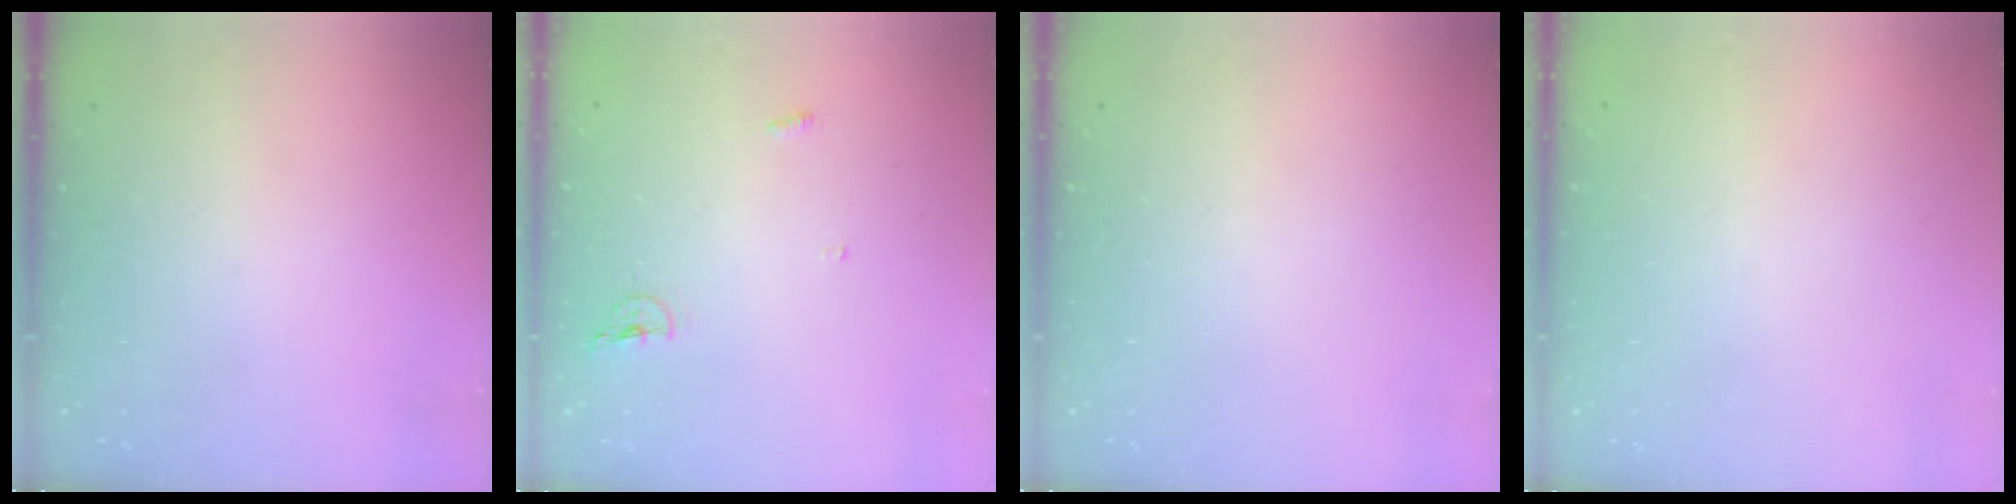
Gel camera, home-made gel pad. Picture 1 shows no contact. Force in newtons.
{"total": 3.9, "press": 3.8, "slide": 0.8}
{"total": 0.0}
{"total": 0.8, "press": 0.8, "slide": 0.1}